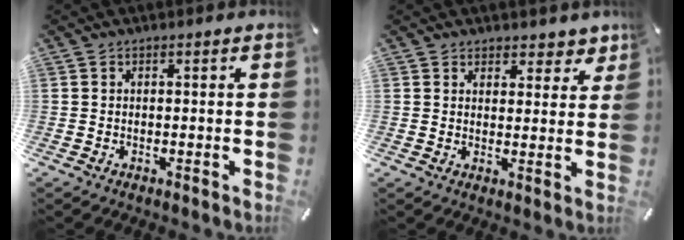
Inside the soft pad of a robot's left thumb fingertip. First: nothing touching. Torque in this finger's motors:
{"motor_torque": [-0.12, 0.06, 0.03, 0.02, 0.00]}